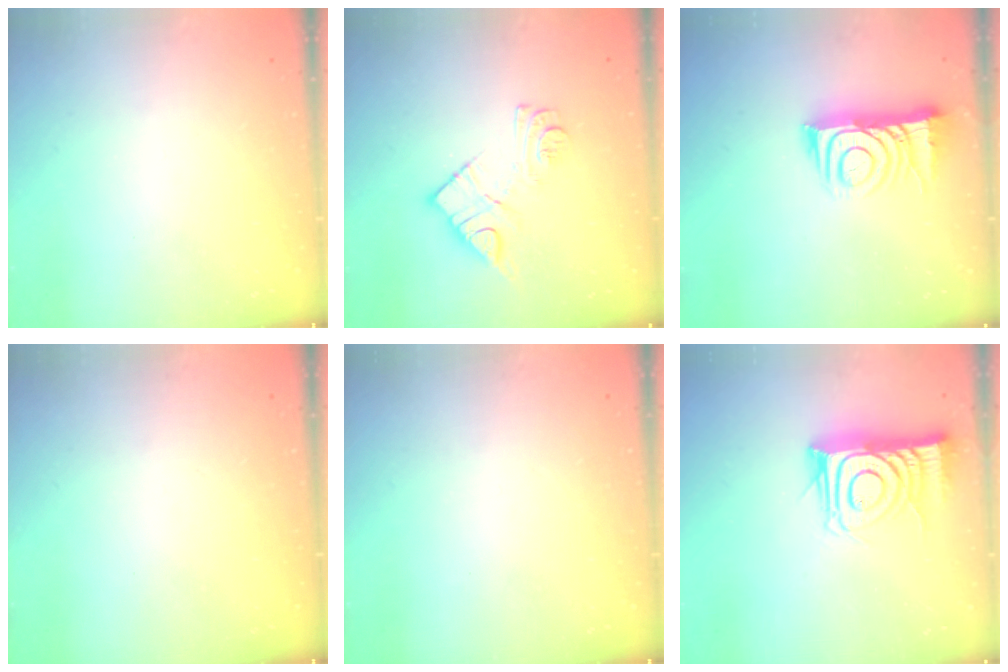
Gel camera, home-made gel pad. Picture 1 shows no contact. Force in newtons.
{"total": 11.5, "press": 11.5, "slide": 0.6}
{"total": 11.3, "press": 11.2, "slide": 1.0}
{"total": 0.0}
{"total": 0.0}
{"total": 14.6, "press": 14.6, "slide": 1.0}